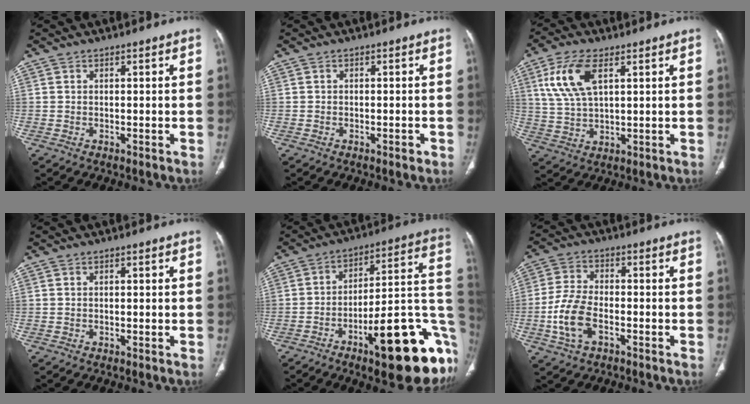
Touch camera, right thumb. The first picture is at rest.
{"total": 1.0, "force": [-0.6, 0.5, 0.6], "torque": [-0.008, 0.000, -0.010]}
{"total": 10.0, "force": [3.9, 4.7, 8.0], "torque": [-0.170, -0.005, 0.082]}
{"total": 0.6, "force": [0.1, 0.2, 0.6], "torque": [-0.013, 0.000, 0.003]}
{"total": 27.9, "force": [-9.9, 8.2, 24.8], "torque": [-0.253, 0.054, -0.133]}
{"total": 8.8, "force": [-3.1, 4.9, 6.7], "torque": [-0.146, 0.016, -0.061]}